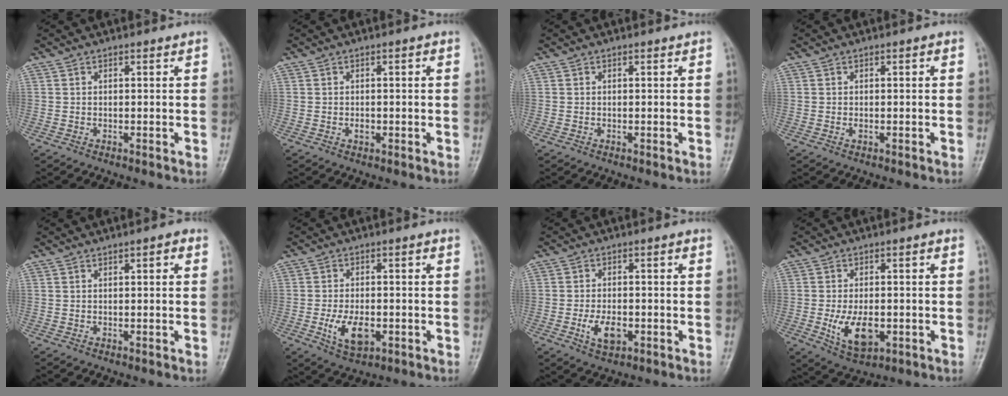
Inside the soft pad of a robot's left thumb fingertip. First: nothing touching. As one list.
[{"total": 1.9, "force": [-0.3, 1.3, 1.4], "torque": [-0.012, 0.004, -0.007]}, {"total": 0.0}, {"total": 1.5, "force": [-0.1, 0.8, 1.2], "torque": [-0.015, 0.007, -0.005]}, {"total": 2.0, "force": [0.7, 0.8, 1.7], "torque": [-0.016, 0.002, 0.007]}, {"total": 7.9, "force": [-2.3, 4.4, 6.1], "torque": [-0.100, 0.008, -0.034]}, {"total": 6.0, "force": [-2.0, 3.4, 4.5], "torque": [-0.074, 0.011, -0.032]}, {"total": 9.3, "force": [-2.2, 5.2, 7.4], "torque": [-0.116, 0.003, -0.028]}]